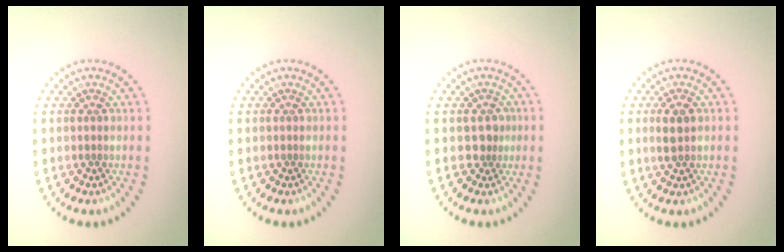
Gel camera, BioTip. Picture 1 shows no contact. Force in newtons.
{"total": 0.0}
{"total": 1.6, "press": 1.2, "slide": 1.1}
{"total": 1.8, "press": 1.7, "slide": 0.4}